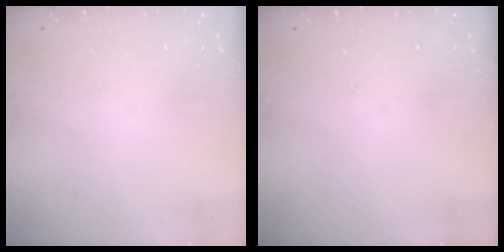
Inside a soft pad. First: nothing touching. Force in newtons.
{"total": 0.0}